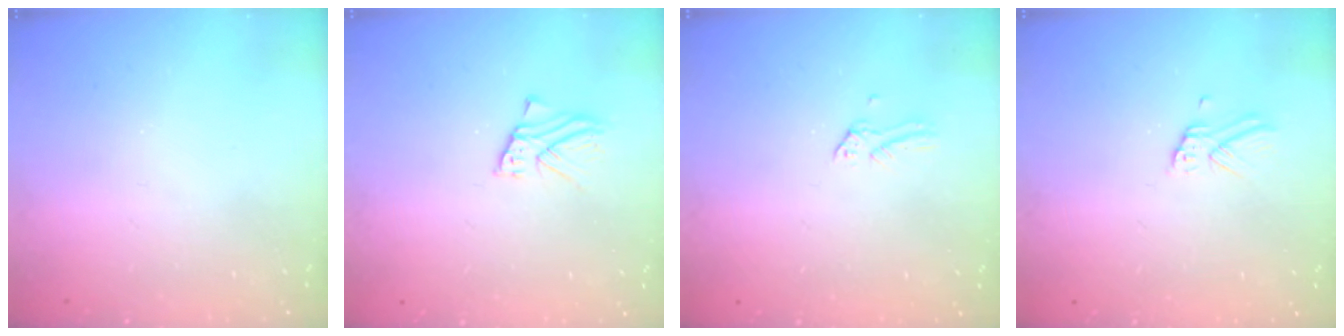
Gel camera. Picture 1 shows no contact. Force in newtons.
{"total": 2.8, "press": 2.8, "slide": 0.2}
{"total": 0.0}
{"total": 2.8, "press": 2.8, "slide": 0.1}